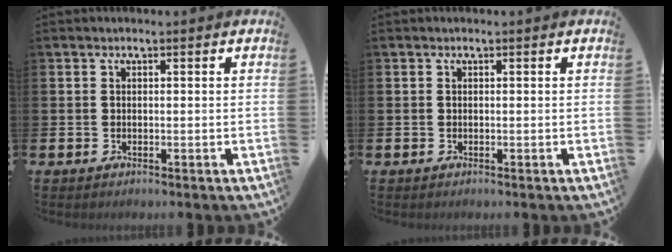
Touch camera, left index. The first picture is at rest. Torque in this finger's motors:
{"motor_torque": [-0.01, 0.01, 0.00, 0.00]}